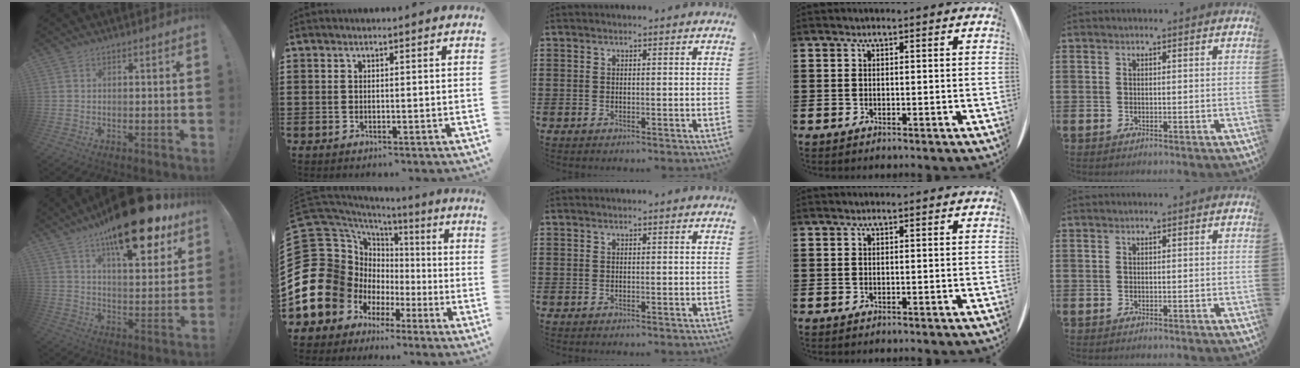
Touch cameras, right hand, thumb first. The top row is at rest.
{"thumb": {"total": 22.6, "force": [15.0, 7.5, 15.1], "torque": [-0.222, -0.099, 0.245]}, "index": {"total": 20.8, "force": [-4.7, 18.0, 9.4], "torque": [-0.242, -0.017, -0.041]}}